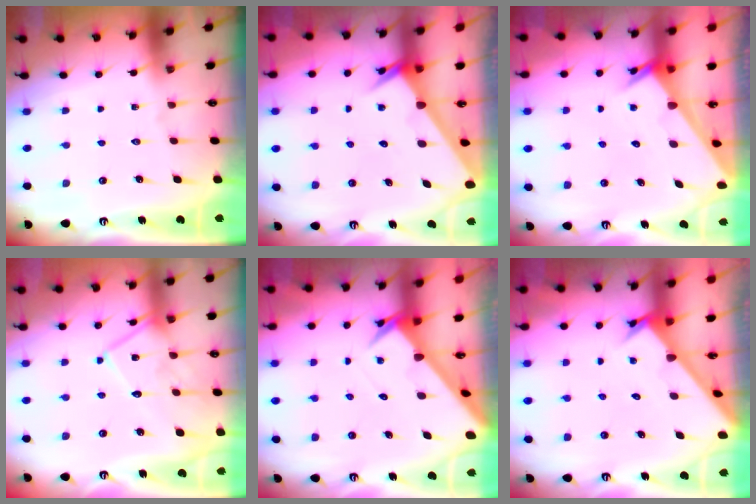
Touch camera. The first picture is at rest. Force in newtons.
{"total": 2.6, "press": 2.6, "slide": 0.0}
{"total": 2.0, "press": 2.0, "slide": 0.1}
{"total": 11.9, "press": 11.8, "slide": 0.6}
{"total": 2.7, "press": 2.7, "slide": 0.1}
{"total": 2.6, "press": 2.6, "slide": 0.2}